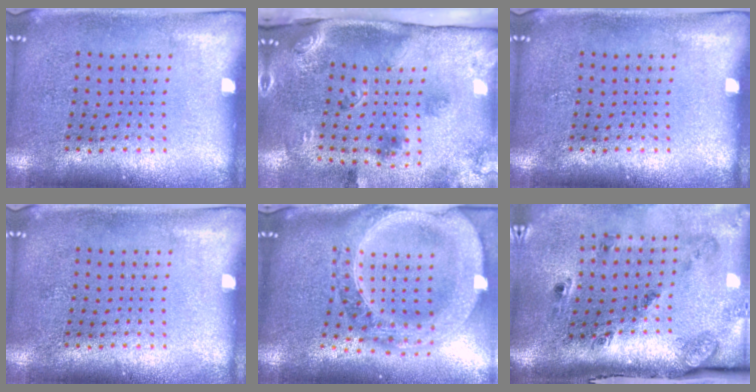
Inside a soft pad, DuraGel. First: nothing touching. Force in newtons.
{"total": 3.2, "press": 2.0, "slide": 2.6}
{"total": 0.0}
{"total": 0.0}
{"total": 3.3, "press": 2.7, "slide": 1.9}
{"total": 2.5, "press": 1.7, "slide": 1.8}